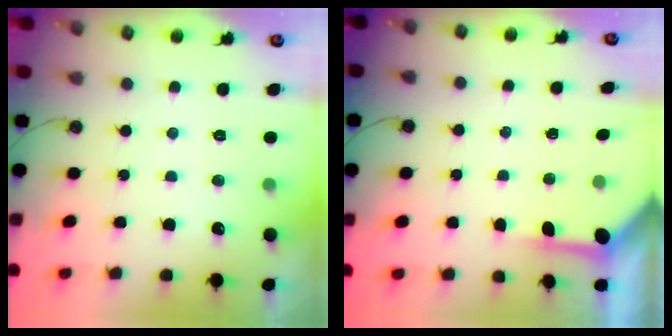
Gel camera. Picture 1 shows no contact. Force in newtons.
{"total": 3.8, "press": 3.8, "slide": 0.5}